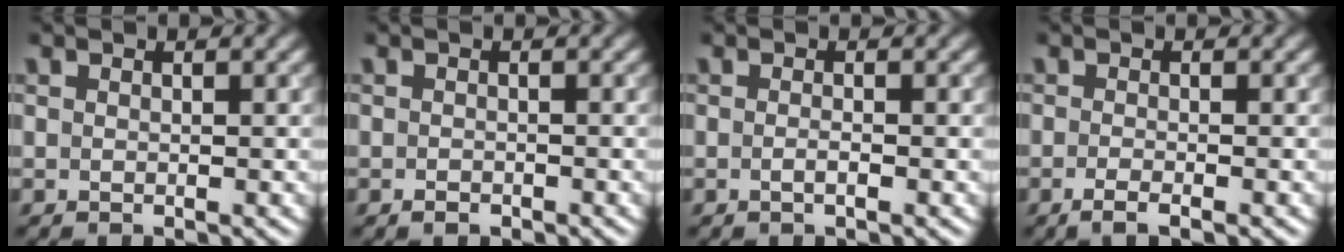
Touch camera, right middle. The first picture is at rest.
{"total": 0.8, "force": [-0.5, 0.4, 0.4], "torque": [-0.004, -0.002, -0.008]}
{"total": 0.9, "force": [-0.3, 0.2, 0.8], "torque": [-0.013, -0.001, -0.008]}
{"total": 1.9, "force": [-0.9, 0.6, 1.6], "torque": [-0.017, -0.004, -0.020]}